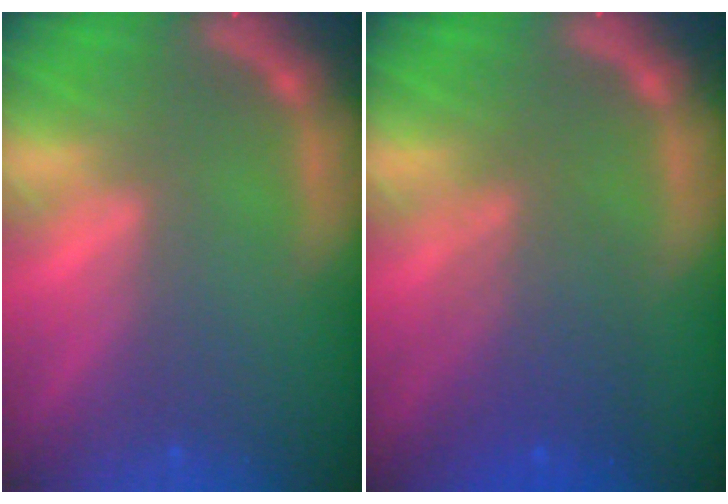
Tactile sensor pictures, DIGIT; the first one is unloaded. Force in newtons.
{"total": 5.0}